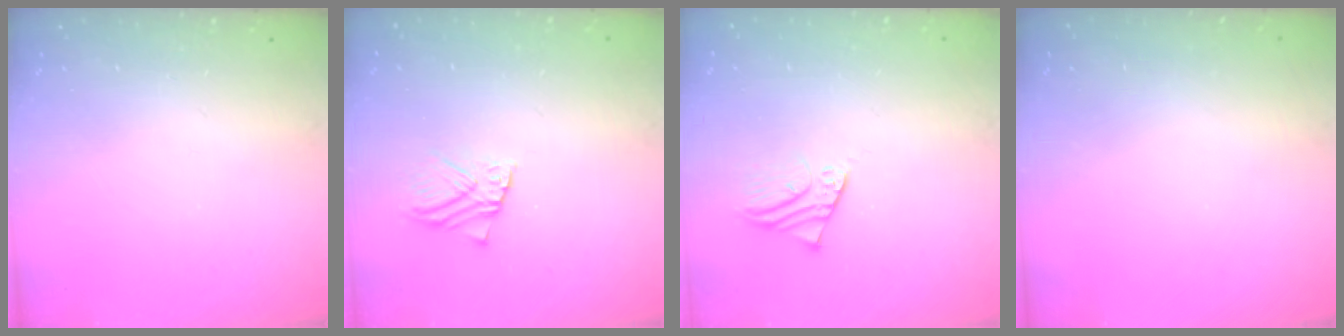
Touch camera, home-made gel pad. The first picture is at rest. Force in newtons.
{"total": 3.6, "press": 3.6, "slide": 0.2}
{"total": 2.1, "press": 2.1, "slide": 0.1}
{"total": 0.5, "press": 0.5, "slide": 0.1}